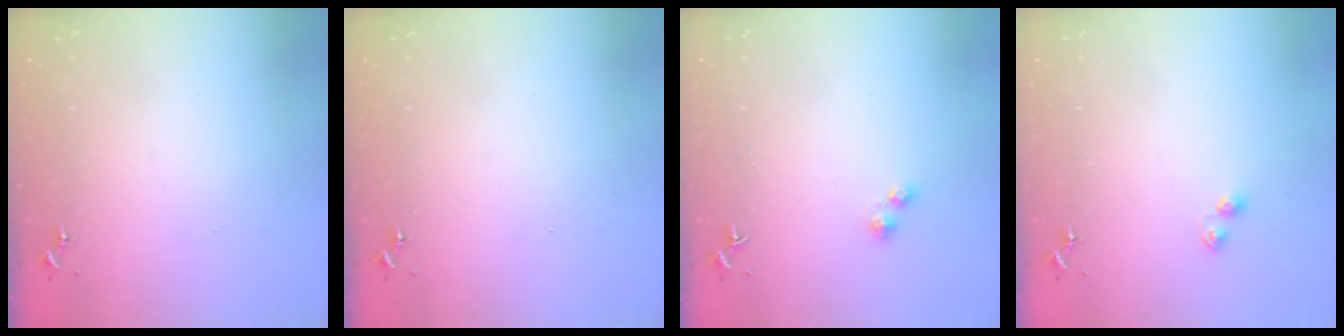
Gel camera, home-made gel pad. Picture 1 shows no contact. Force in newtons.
{"total": 0.0}
{"total": 2.1, "press": 2.1, "slide": 0.4}
{"total": 3.7, "press": 3.7, "slide": 0.4}